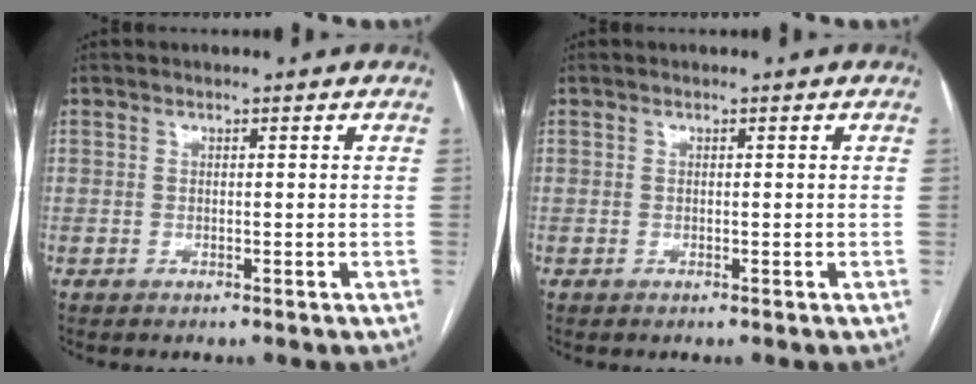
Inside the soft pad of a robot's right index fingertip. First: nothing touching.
{"total": 0.0}